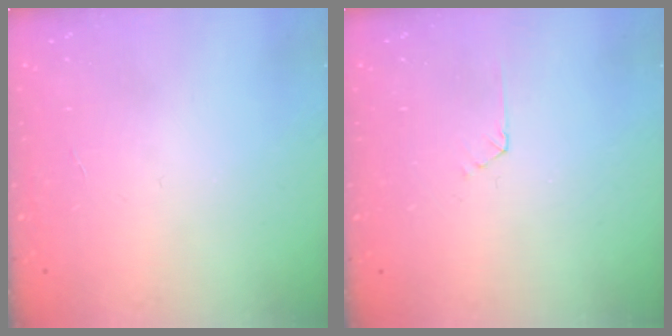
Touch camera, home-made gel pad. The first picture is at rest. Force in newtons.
{"total": 2.2, "press": 2.2, "slide": 0.3}